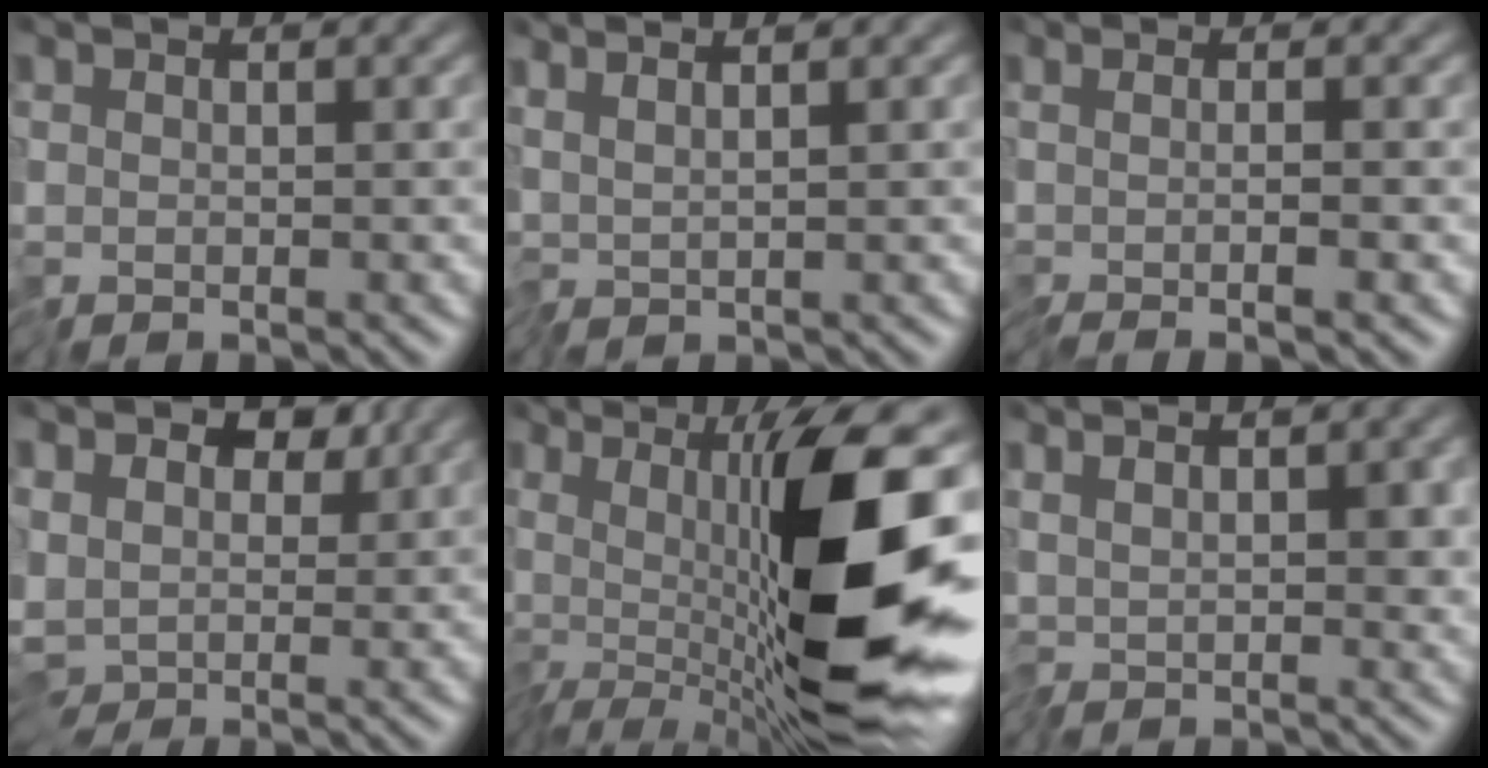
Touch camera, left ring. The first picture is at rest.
{"total": 1.5, "force": [0.8, -0.3, 1.3], "torque": [-0.029, 0.008, 0.015]}
{"total": 1.9, "force": [0.2, 0.4, 1.8], "torque": [-0.015, 0.011, -0.017]}
{"total": 7.2, "force": [1.9, 5.3, 4.4], "torque": [-0.084, 0.007, 0.027]}
{"total": 14.5, "force": [-1.5, 3.8, 13.9], "torque": [-0.211, 0.009, -0.034]}
{"total": 2.9, "force": [0.9, 0.8, 2.6], "torque": [-0.044, 0.001, 0.013]}